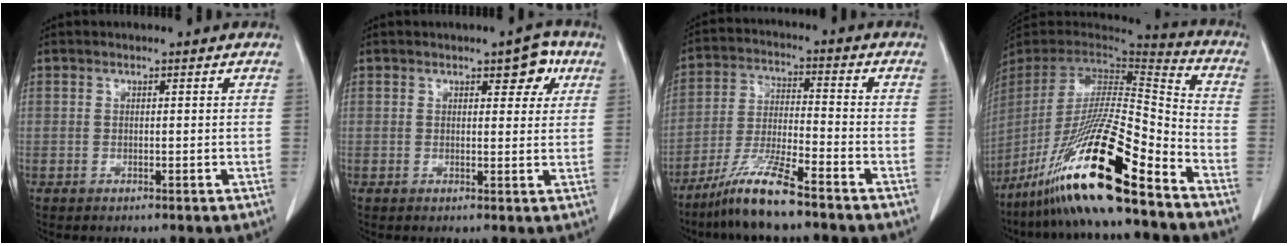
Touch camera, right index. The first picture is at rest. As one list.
[{"total": 4.2, "force": [2.1, 1.8, 3.1], "torque": [-0.032, 0.006, 0.023]}, {"total": 9.8, "force": [-7.4, 0.2, 6.4], "torque": [-0.131, -0.027, -0.144]}, {"total": 22.7, "force": [-15.0, 1.1, 16.9], "torque": [-0.326, -0.038, -0.278]}]